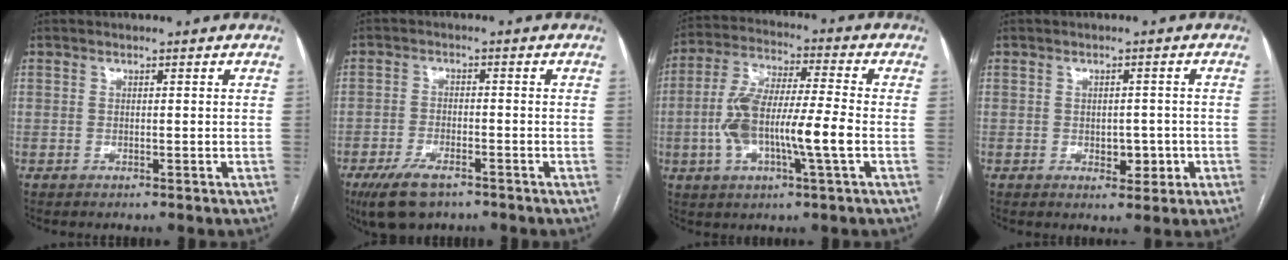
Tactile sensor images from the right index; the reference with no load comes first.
{"total": 6.9, "force": [-4.7, 2.6, 4.3], "torque": [-0.093, -0.013, -0.080]}
{"total": 13.1, "force": [-2.7, 1.8, 12.7], "torque": [-0.257, 0.012, -0.051]}
{"total": 3.6, "force": [-1.0, 2.2, 2.7], "torque": [-0.030, 0.004, -0.005]}